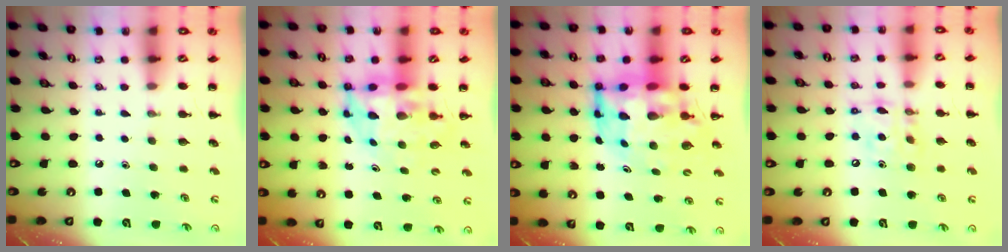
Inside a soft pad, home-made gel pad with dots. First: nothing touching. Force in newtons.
{"total": 6.8, "press": 6.4, "slide": 2.3}
{"total": 11.0, "press": 10.5, "slide": 3.3}
{"total": 13.0, "press": 12.7, "slide": 3.2}